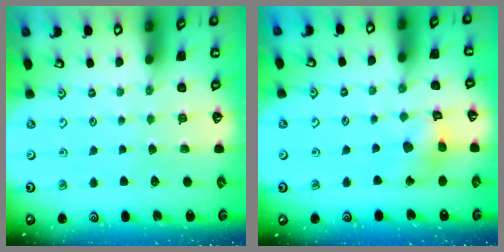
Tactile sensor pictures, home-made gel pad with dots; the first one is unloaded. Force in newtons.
{"total": 8.8, "press": 8.7, "slide": 0.9}